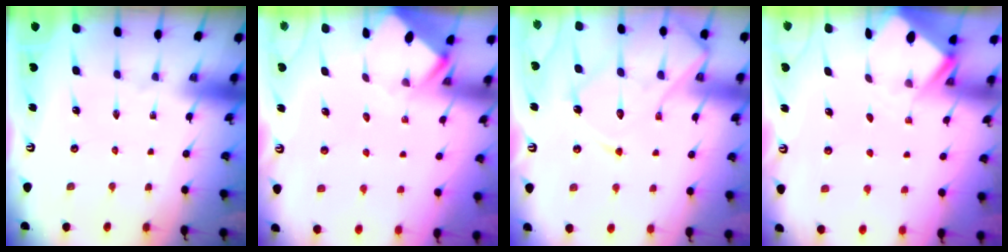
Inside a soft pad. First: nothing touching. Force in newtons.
{"total": 4.0, "press": 3.9, "slide": 0.3}
{"total": 14.3, "press": 14.3, "slide": 1.4}
{"total": 2.4, "press": 2.4, "slide": 0.1}